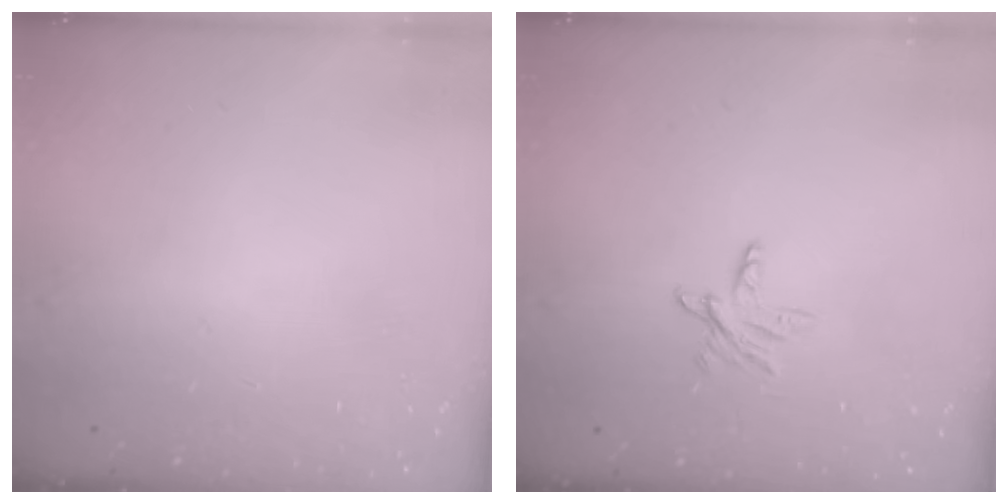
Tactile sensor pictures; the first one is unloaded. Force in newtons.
{"total": 4.8, "press": 4.7, "slide": 0.4}